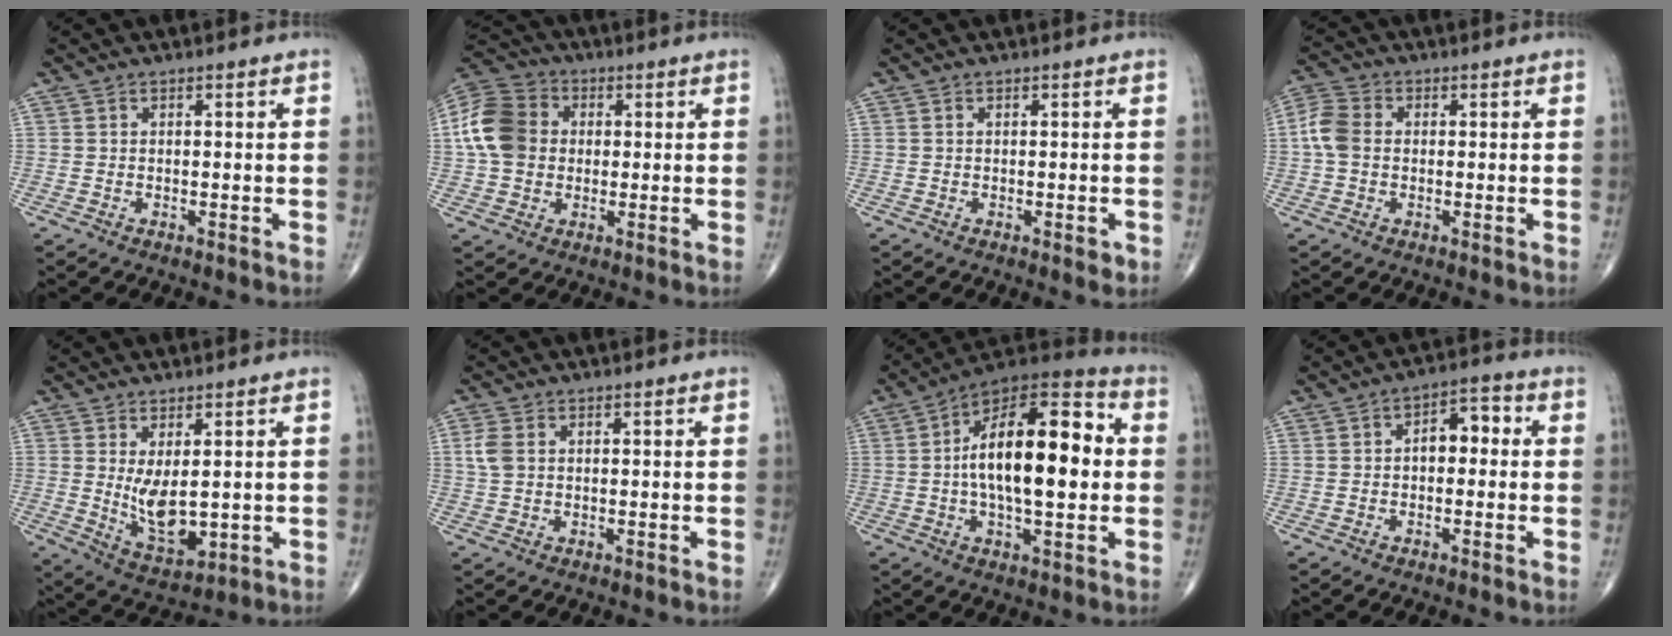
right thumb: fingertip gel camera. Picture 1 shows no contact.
{"total": 12.3, "force": [1.1, 9.9, 7.2], "torque": [-0.132, 0.024, 0.010]}
{"total": 1.3, "force": [-0.4, 0.5, 1.1], "torque": [-0.014, -0.002, -0.003]}
{"total": 5.9, "force": [0.1, 4.3, 3.9], "torque": [-0.093, 0.017, -0.006]}
{"total": 8.4, "force": [0.7, 3.9, 7.4], "torque": [-0.113, -0.022, 0.031]}
{"total": 3.4, "force": [0.7, 2.4, 2.3], "torque": [-0.061, 0.006, 0.015]}
{"total": 21.1, "force": [1.1, 9.0, 19.1], "torque": [-0.289, 0.027, 0.006]}
{"total": 5.7, "force": [0.2, 3.5, 4.5], "torque": [-0.046, 0.023, -0.008]}